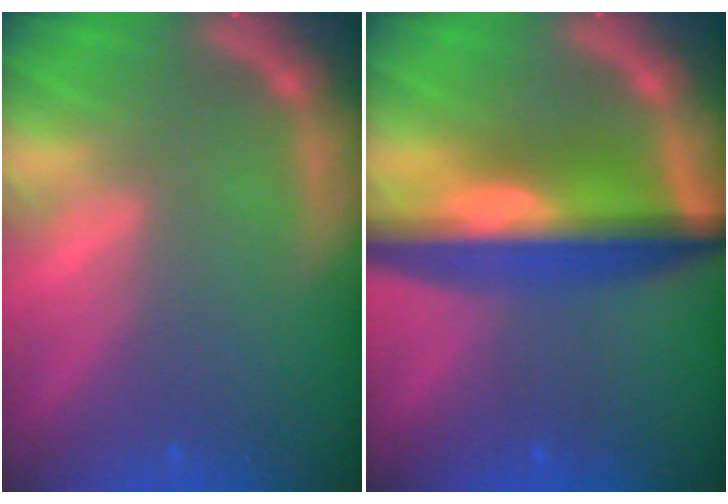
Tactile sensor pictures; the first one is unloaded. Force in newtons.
{"total": 10.1}